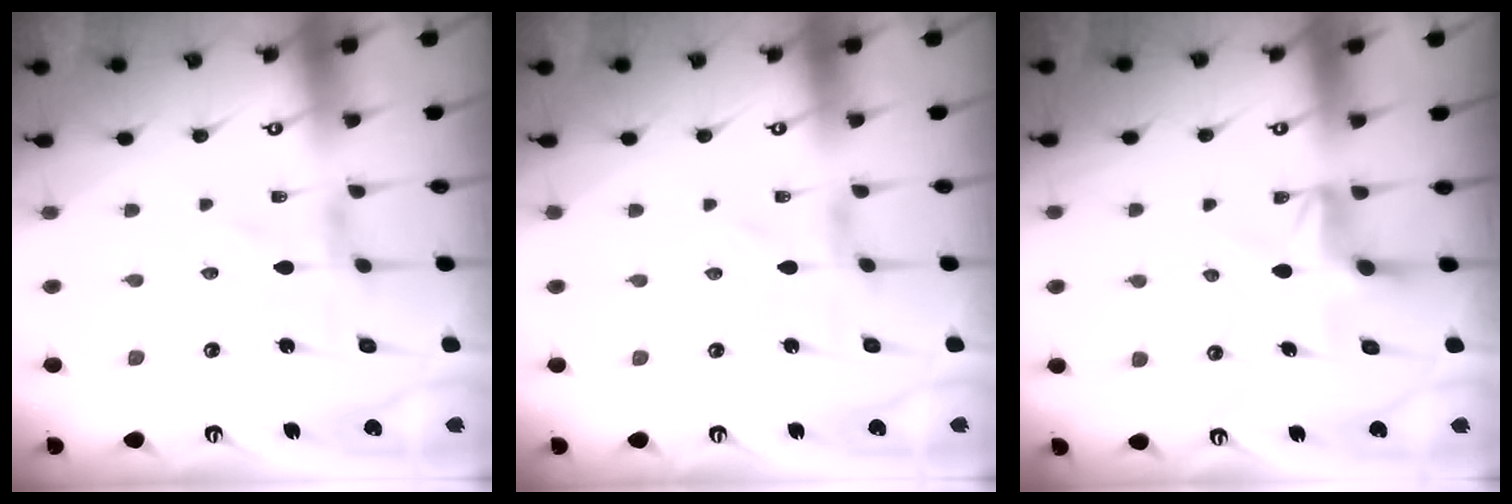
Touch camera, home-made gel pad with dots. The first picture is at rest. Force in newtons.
{"total": 0.0}
{"total": 5.7, "press": 5.4, "slide": 1.9}